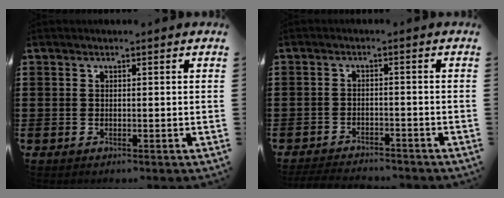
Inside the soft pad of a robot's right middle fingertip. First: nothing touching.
{"total": 3.2, "force": [-3.1, 0.3, 0.4], "torque": [-0.010, 0.000, -0.065]}